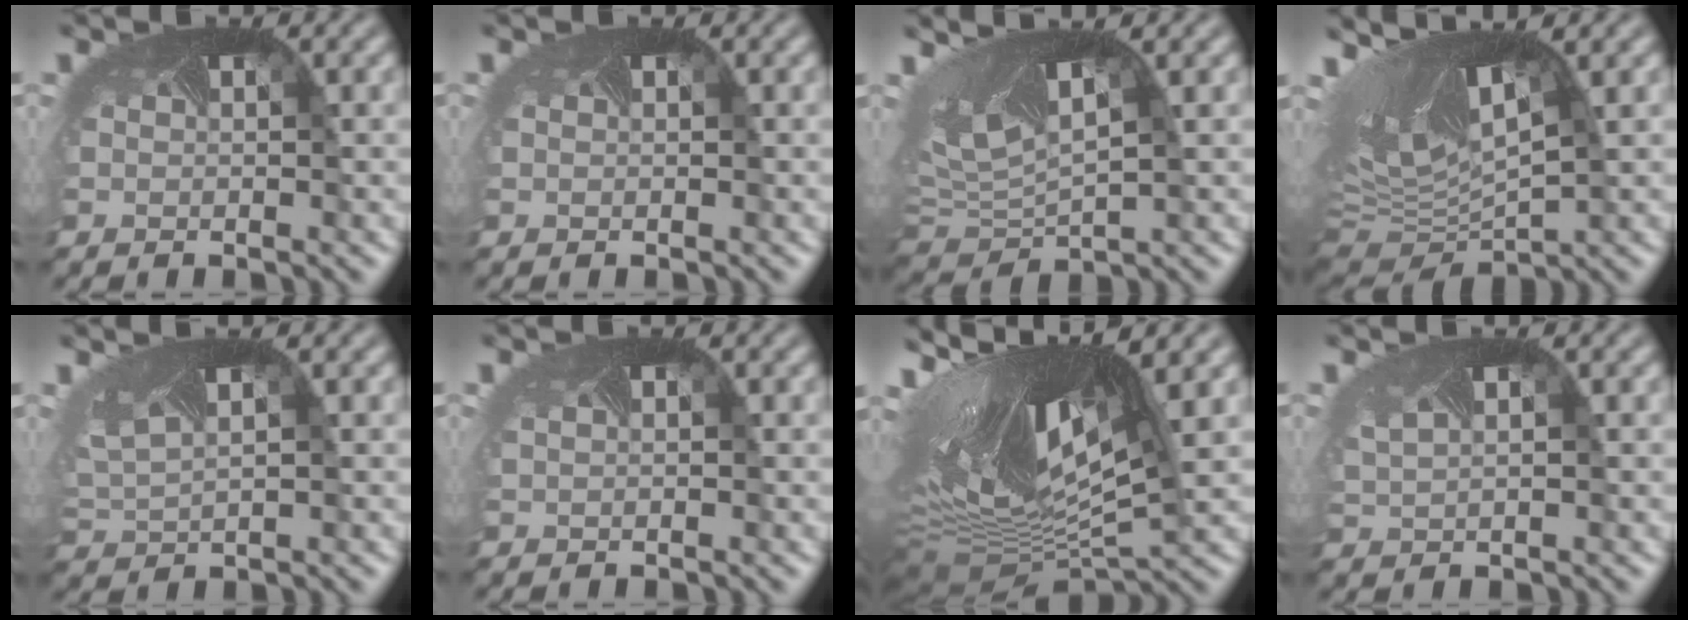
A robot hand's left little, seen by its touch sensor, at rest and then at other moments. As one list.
[{"total": 0.0}, {"total": 6.9, "force": [1.8, 3.5, 5.6], "torque": [-0.127, -0.011, 0.041]}, {"total": 12.7, "force": [3.7, 6.1, 10.5], "torque": [-0.229, 0.012, 0.090]}, {"total": 3.5, "force": [1.7, 1.7, 2.5], "torque": [-0.066, 0.007, 0.046]}, {"total": 0.9, "force": [0.5, 0.6, 0.5], "torque": [-0.013, 0.003, 0.006]}, {"total": 15.9, "force": [2.5, 7.2, 14.0], "torque": [-0.271, -0.009, 0.053]}, {"total": 1.5, "force": [1.1, 0.7, 0.7], "torque": [-0.040, -0.003, 0.036]}]